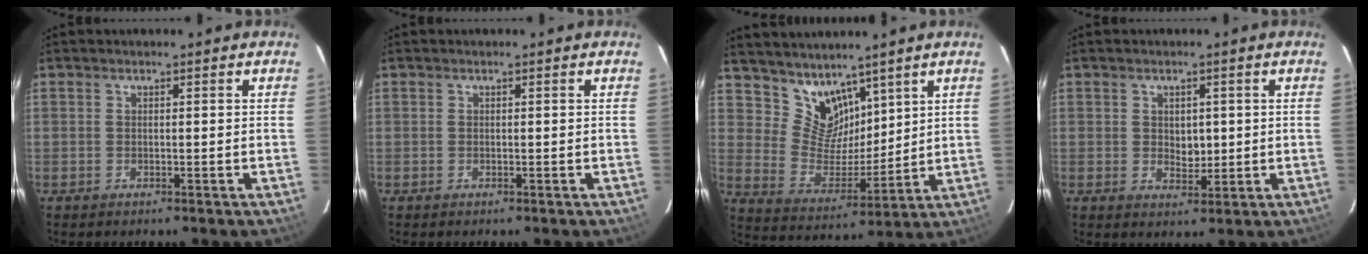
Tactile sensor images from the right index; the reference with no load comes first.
{"total": 0.0}
{"total": 9.7, "force": [7.5, 5.5, 2.6], "torque": [-0.041, -0.002, 0.155]}
{"total": 3.5, "force": [0.4, 2.8, 2.2], "torque": [-0.032, 0.000, 0.008]}